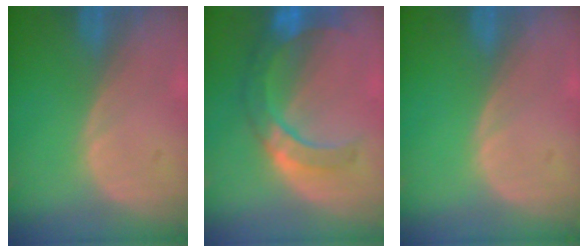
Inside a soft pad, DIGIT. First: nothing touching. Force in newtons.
{"total": 8.6, "press": 7.7, "slide": 3.7}
{"total": 0.0}